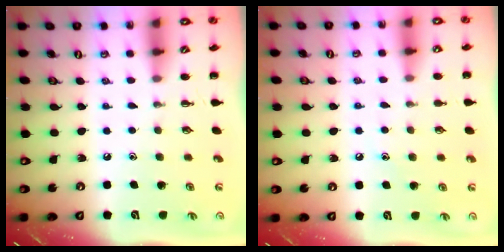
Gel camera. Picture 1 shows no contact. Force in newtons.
{"total": 6.9, "press": 6.6, "slide": 1.8}